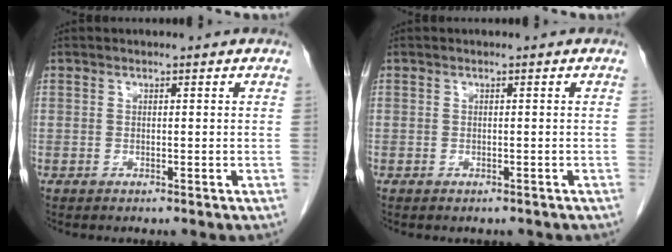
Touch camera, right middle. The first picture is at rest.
{"total": 2.1, "force": [-1.8, 1.0, 0.6], "torque": [-0.009, -0.002, -0.020]}